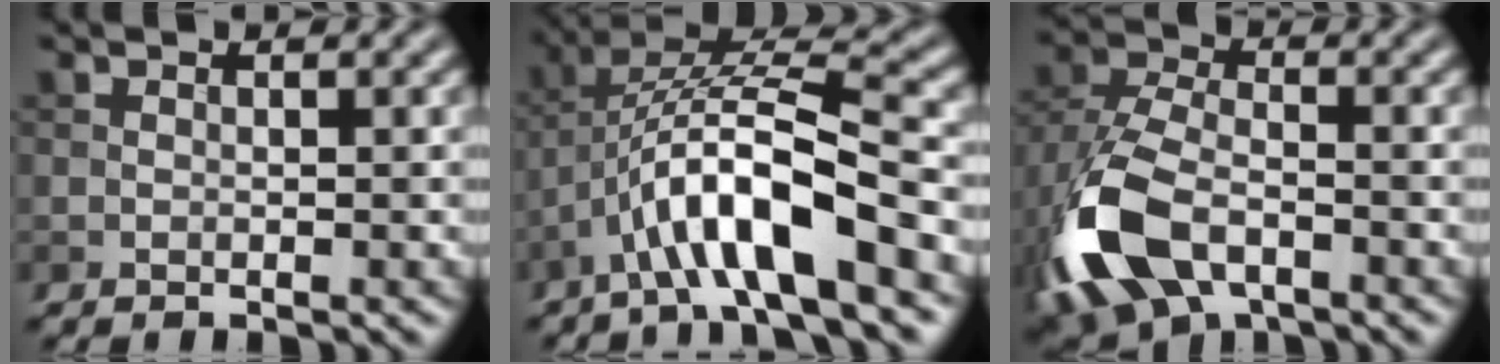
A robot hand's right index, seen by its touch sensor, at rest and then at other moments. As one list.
[{"total": 8.9, "force": [-3.8, 2.3, 7.7], "torque": [-0.131, 0.016, -0.069]}, {"total": 10.8, "force": [-5.2, 5.6, 7.7], "torque": [-0.177, -0.014, -0.106]}]